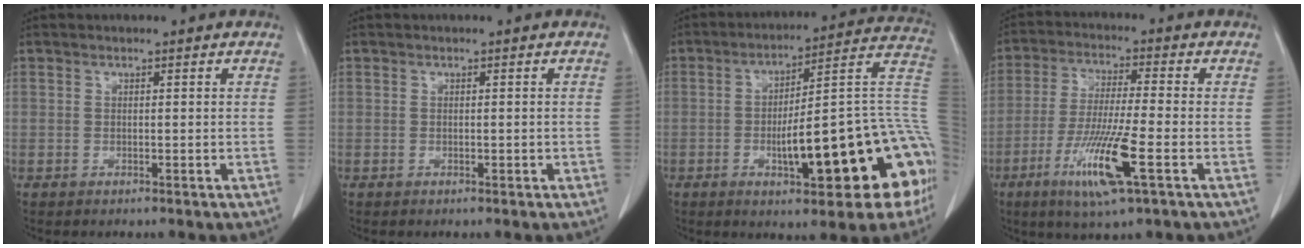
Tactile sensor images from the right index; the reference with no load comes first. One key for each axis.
{"total": 0.5, "fx": -0.2, "fy": 0.3, "fz": 0.4, "tx": -0.007, "ty": 0.001, "tz": -0.001}
{"total": 23.2, "fx": -6.3, "fy": 4.6, "fz": 21.9, "tx": -0.209, "ty": 0.033, "tz": -0.076}
{"total": 11.5, "fx": -4.7, "fy": 0.3, "fz": 10.4, "tx": -0.206, "ty": -0.024, "tz": -0.087}